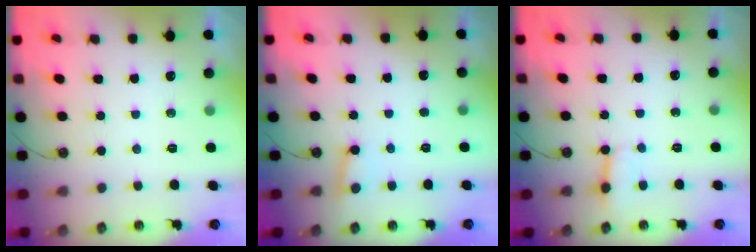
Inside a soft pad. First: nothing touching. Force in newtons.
{"total": 3.2, "press": 3.1, "slide": 0.8}
{"total": 2.8, "press": 2.8, "slide": 0.2}